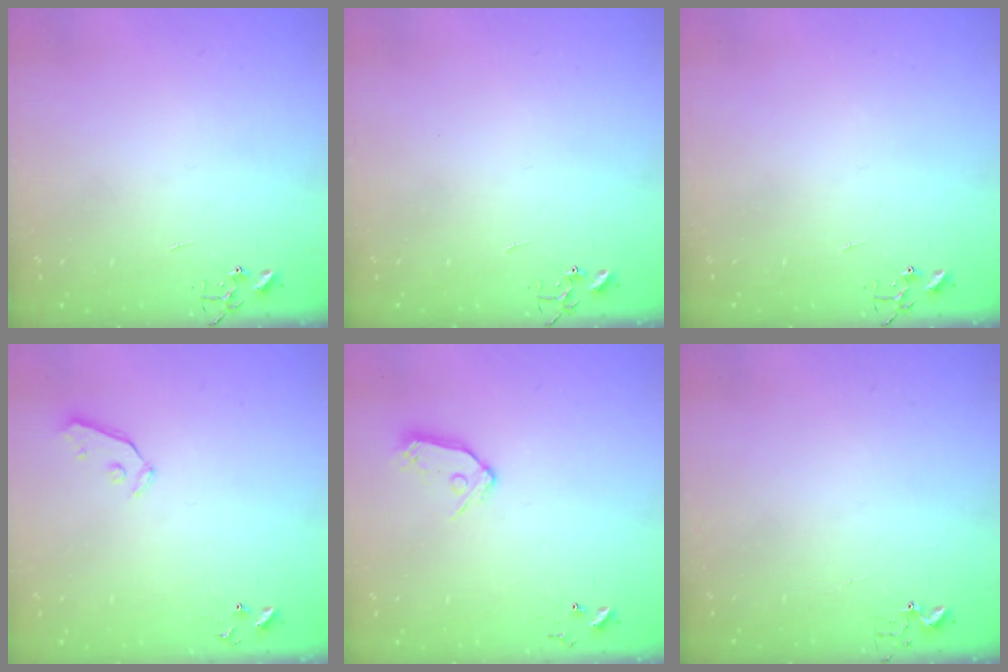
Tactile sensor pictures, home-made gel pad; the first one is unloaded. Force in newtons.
{"total": 0.0}
{"total": 0.0}
{"total": 4.0, "press": 3.9, "slide": 0.7}
{"total": 9.2, "press": 9.1, "slide": 0.8}
{"total": 3.7, "press": 3.7, "slide": 0.2}